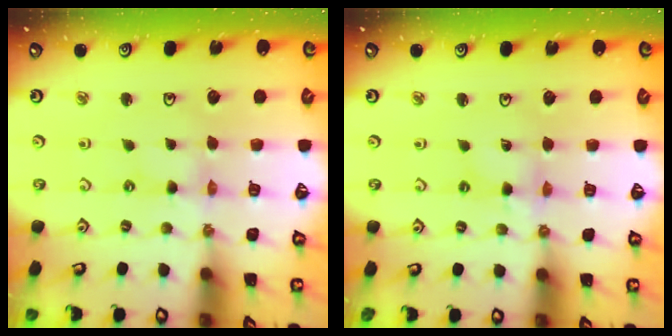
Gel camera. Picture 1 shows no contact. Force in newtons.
{"total": 3.3, "press": 3.3, "slide": 0.3}